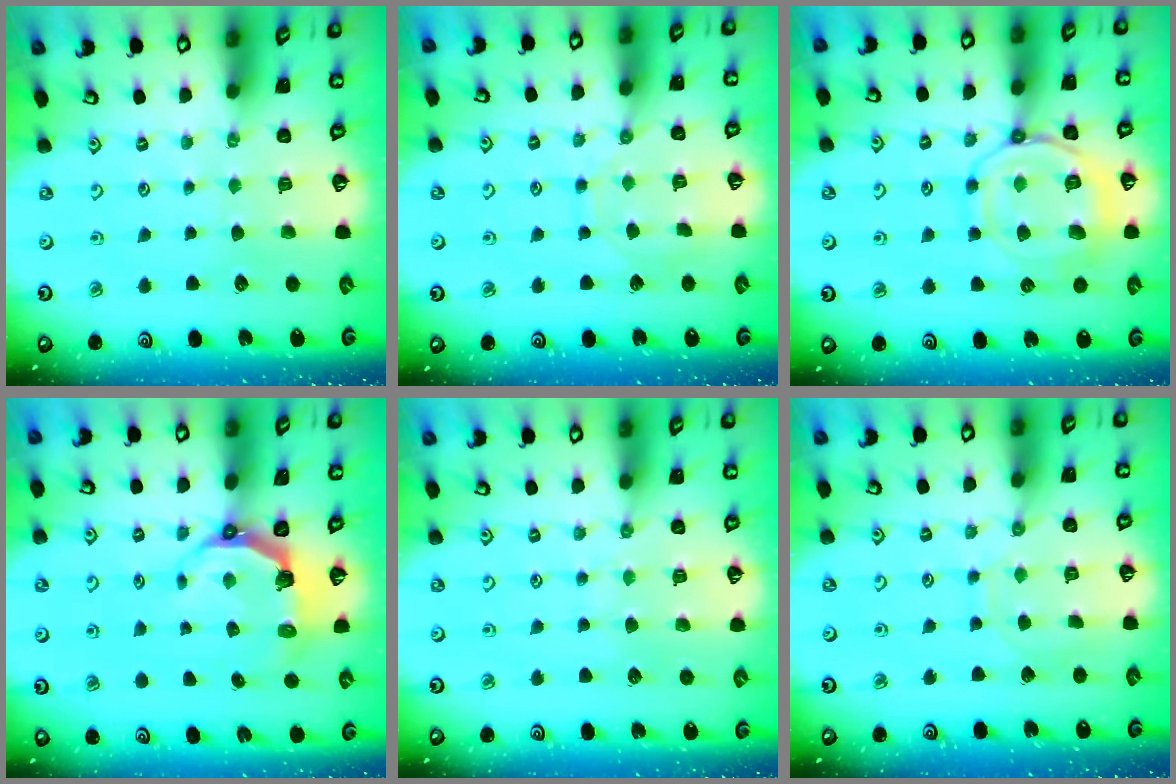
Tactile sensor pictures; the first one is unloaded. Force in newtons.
{"total": 8.6, "press": 8.5, "slide": 0.8}
{"total": 13.9, "press": 13.9, "slide": 1.4}
{"total": 6.3, "press": 4.5, "slide": 4.3}
{"total": 5.9, "press": 5.9, "slide": 0.5}
{"total": 7.5, "press": 7.4, "slide": 0.6}